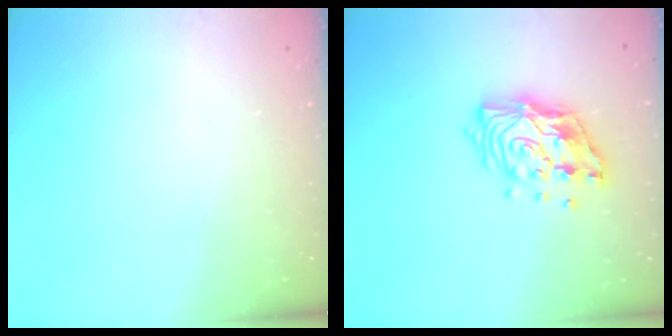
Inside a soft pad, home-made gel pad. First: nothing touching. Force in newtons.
{"total": 15.4, "press": 15.3, "slide": 2.1}